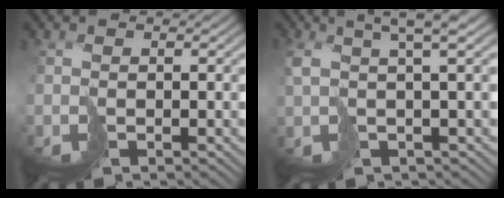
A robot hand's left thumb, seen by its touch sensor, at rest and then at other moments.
{"total": 5.4, "force": [2.0, 1.2, 4.9], "torque": [-0.079, 0.014, 0.031]}